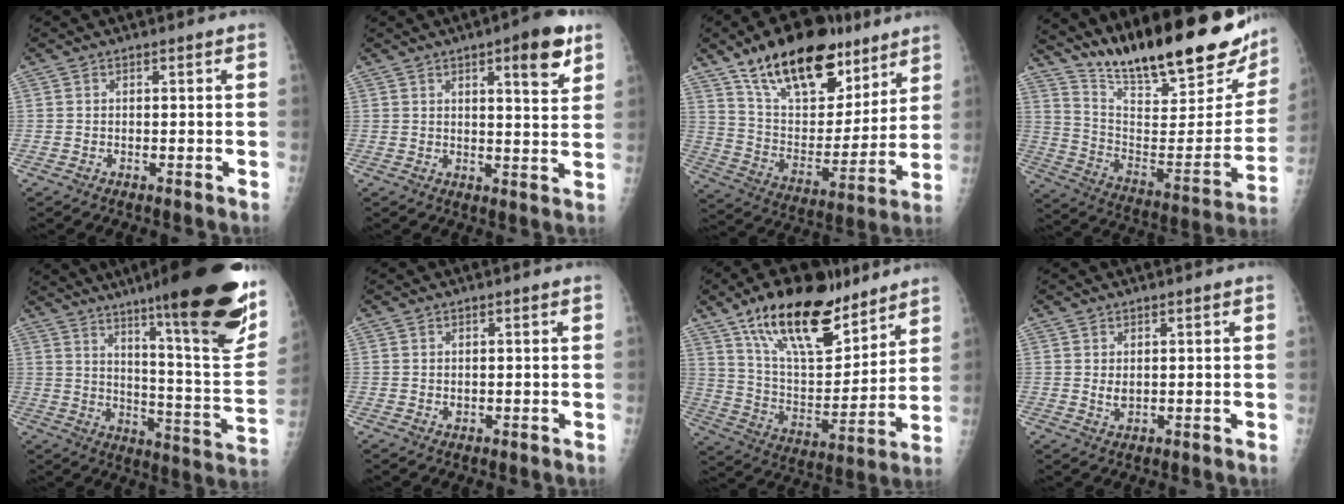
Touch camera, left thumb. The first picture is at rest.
{"total": 9.6, "force": [4.9, 2.7, 7.7], "torque": [-0.085, -0.021, 0.061]}
{"total": 25.2, "force": [16.2, 12.2, 14.9], "torque": [-0.201, -0.051, 0.273]}
{"total": 29.0, "force": [22.1, 7.3, 17.3], "torque": [-0.238, -0.099, 0.336]}
{"total": 28.6, "force": [17.2, 4.0, 22.5], "torque": [-0.281, -0.070, 0.255]}
{"total": 0.8, "force": [0.1, 0.7, 0.5], "torque": [-0.006, -0.001, 0.005]}
{"total": 23.5, "force": [15.6, 9.8, 14.6], "torque": [-0.205, -0.063, 0.272]}
{"total": 2.2, "force": [0.5, 1.3, 1.7], "torque": [-0.023, -0.005, 0.013]}